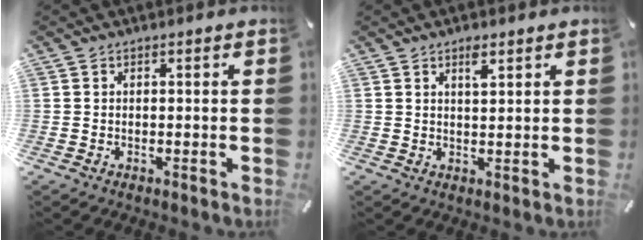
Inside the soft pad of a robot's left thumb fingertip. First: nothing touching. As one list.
[{"total": 2.6, "force": [1.7, 0.8, 1.8], "torque": [-0.032, -0.002, 0.029]}]